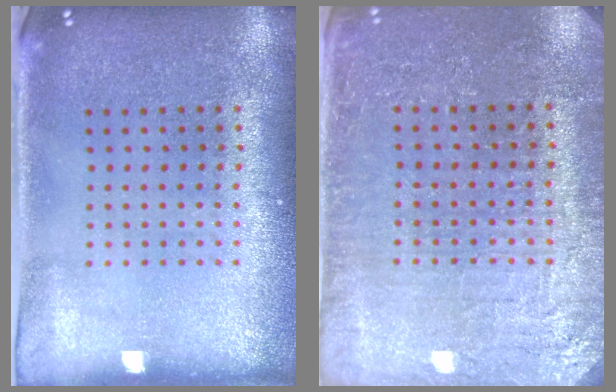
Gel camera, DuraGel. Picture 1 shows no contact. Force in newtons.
{"total": 3.3, "press": 3.2, "slide": 0.6}